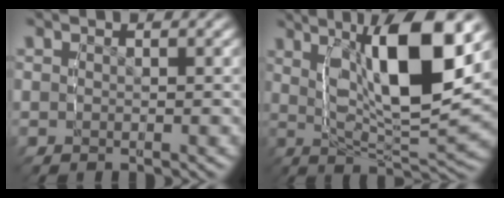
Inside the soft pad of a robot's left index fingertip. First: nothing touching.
{"total": 11.7, "force": [3.1, 4.2, 10.5], "torque": [-0.176, 0.010, 0.044]}